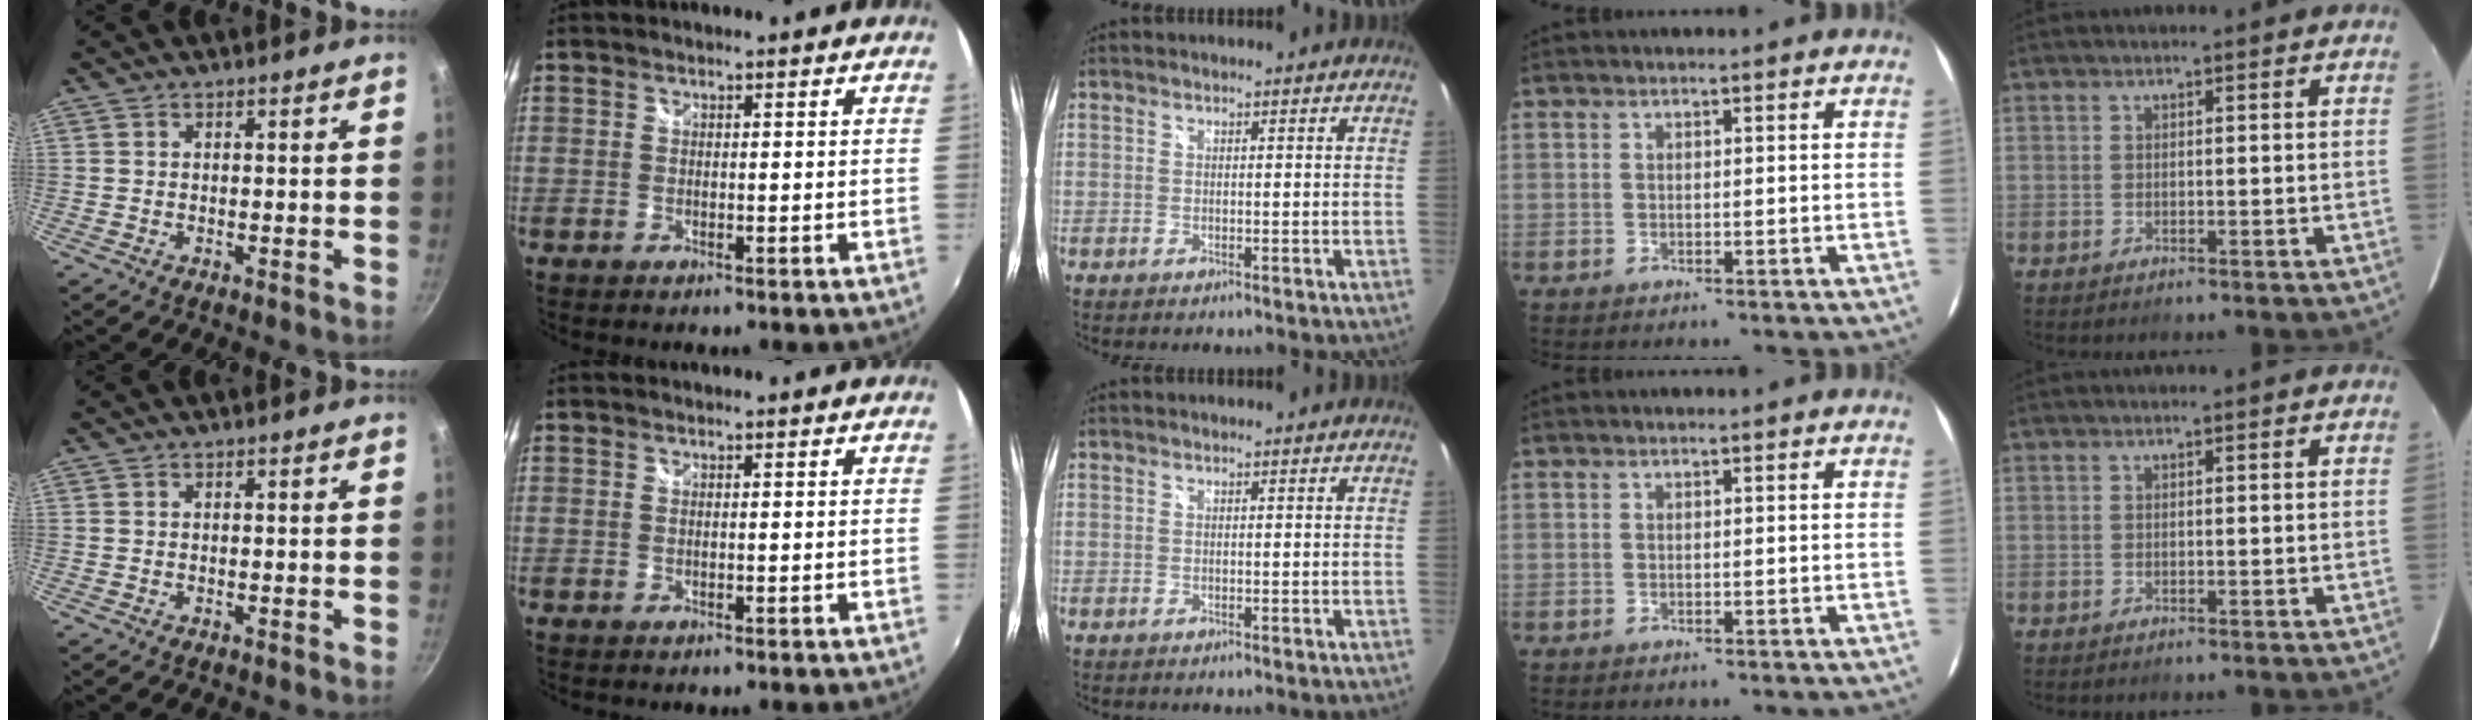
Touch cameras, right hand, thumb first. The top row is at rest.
{}